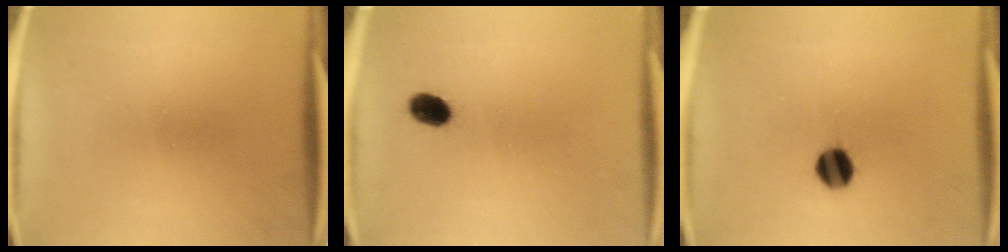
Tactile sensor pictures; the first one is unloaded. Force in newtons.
{"total": 3.9}
{"total": 6.5}